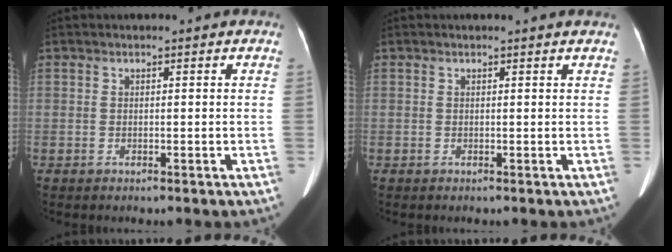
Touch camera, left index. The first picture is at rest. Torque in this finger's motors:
{"motor_torque": [0.31, -0.90, 0.06, 0.03]}